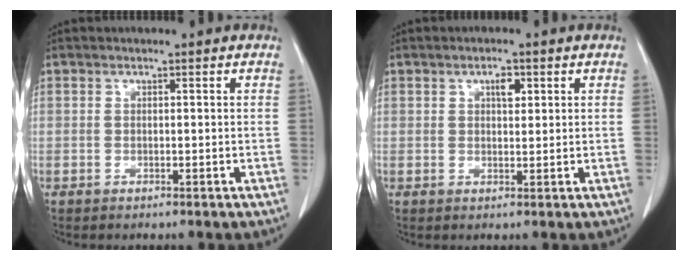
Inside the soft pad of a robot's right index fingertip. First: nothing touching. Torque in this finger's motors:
{"motor_torque": [0.07, 0.04, 0.00, 0.01]}